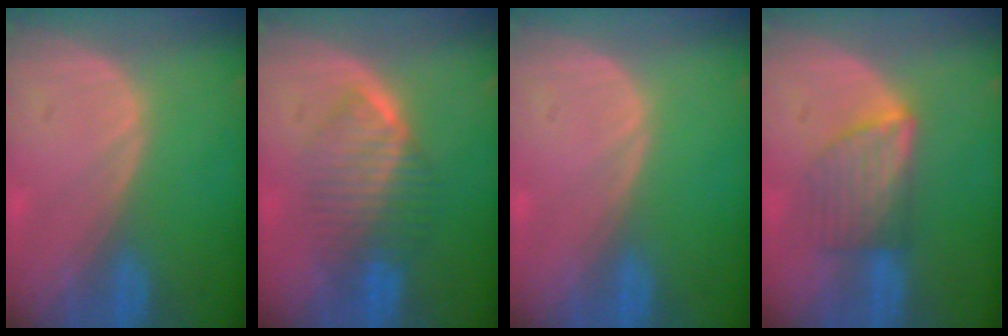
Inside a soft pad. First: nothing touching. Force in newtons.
{"total": 6.6, "press": 6.5, "slide": 1.0}
{"total": 0.0}
{"total": 5.9, "press": 5.7, "slide": 1.5}